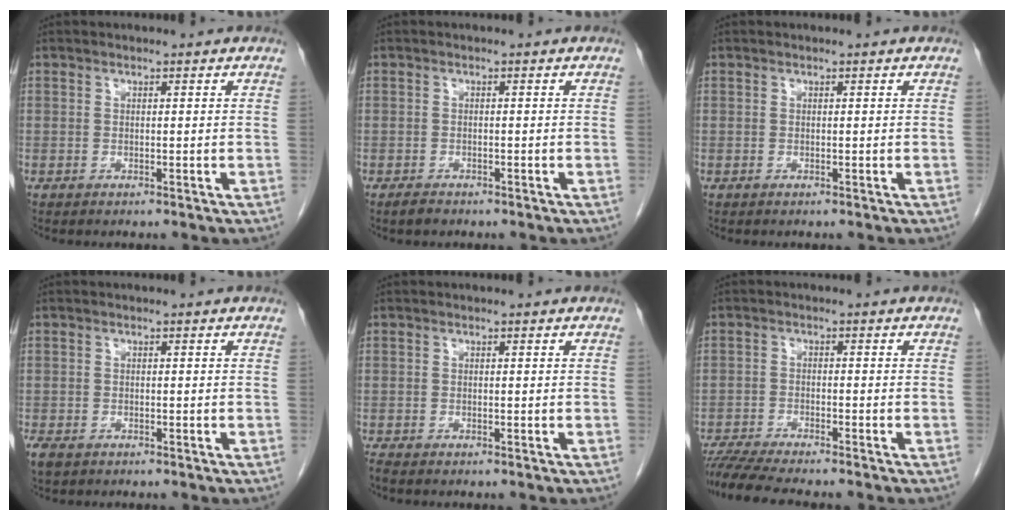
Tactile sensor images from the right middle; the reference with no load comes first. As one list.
[{"total": 1.3, "force": [-1.1, 0.6, 0.4], "torque": [-0.013, -0.001, -0.017]}, {"total": 0.0}, {"total": 2.0, "force": [-1.3, 1.1, 1.0], "torque": [-0.028, -0.004, -0.018]}, {"total": 0.7, "force": [-0.6, 0.0, 0.2], "torque": [-0.015, -0.004, -0.013]}, {"total": 8.2, "force": [-7.4, 0.0, 3.6], "torque": [-0.059, -0.016, -0.122]}]